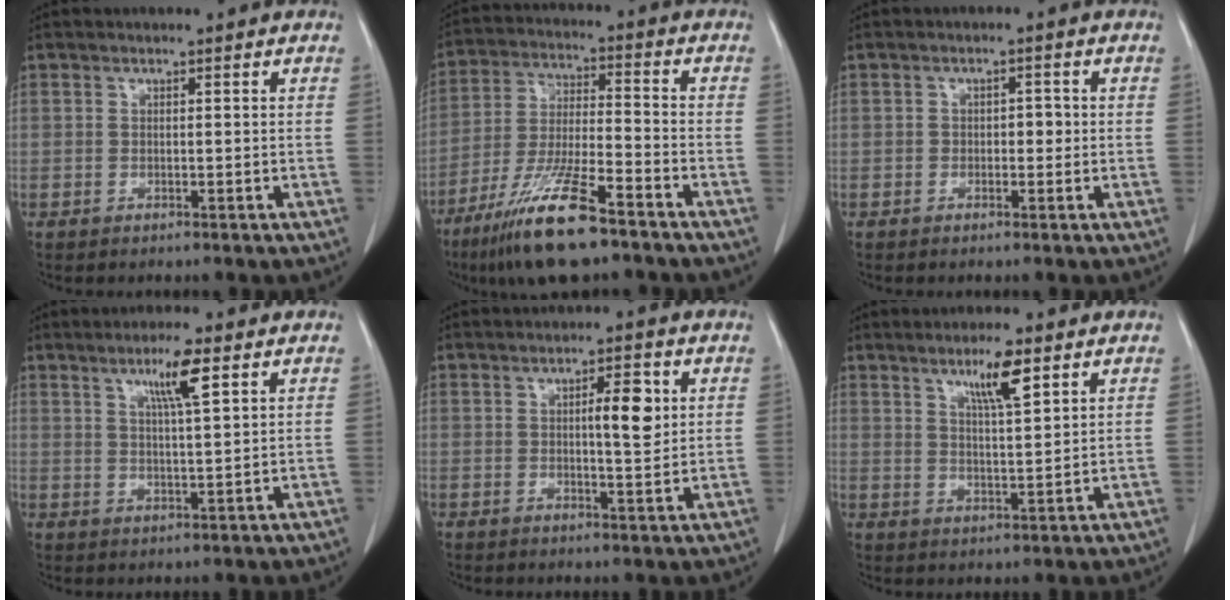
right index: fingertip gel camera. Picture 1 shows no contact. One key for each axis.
{"total": 13.9, "fx": -9.3, "fy": 1.6, "fz": 10.1, "tx": -0.205, "ty": -0.034, "tz": -0.170}
{"total": 1.8, "fx": -0.1, "fy": 1.2, "fz": 1.3, "tx": -0.012, "ty": 0.008, "tz": -0.001}
{"total": 6.0, "fx": 3.1, "fy": 0.0, "fz": 5.1, "tx": -0.090, "ty": -0.001, "tz": 0.053}
{"total": 5.1, "fx": 1.3, "fy": 1.1, "fz": 4.8, "tx": -0.072, "ty": 0.003, "tz": 0.021}
{"total": 6.3, "fx": 3.7, "fy": 0.5, "fz": 5.1, "tx": -0.089, "ty": -0.004, "tz": 0.066}